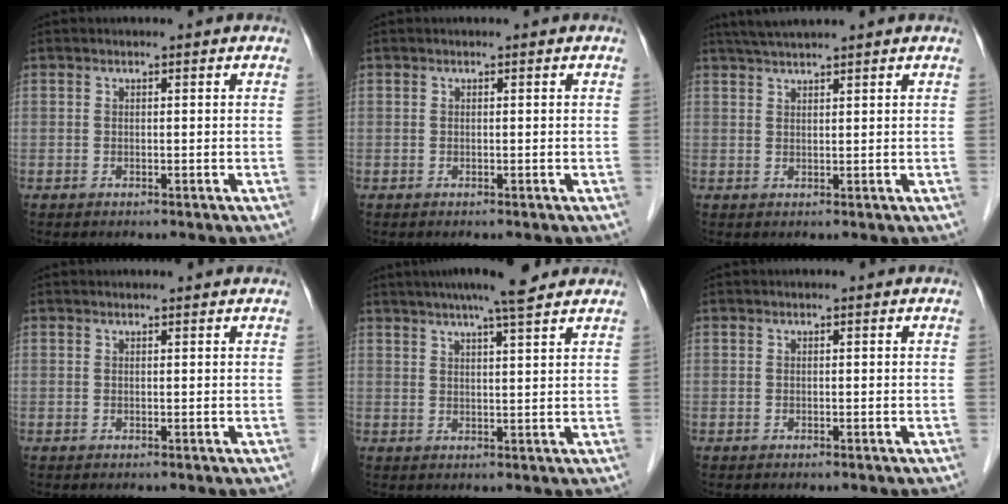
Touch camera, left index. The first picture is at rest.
{"total": 0.0}
{"total": 4.8, "force": [4.2, -0.4, 2.2], "torque": [-0.038, 0.030, 0.077]}
{"total": 1.7, "force": [1.6, 0.1, 0.3], "torque": [-0.010, 0.009, 0.021]}
{"total": 9.1, "force": [7.4, 0.4, 5.2], "torque": [-0.081, 0.024, 0.102]}
{"total": 0.0}